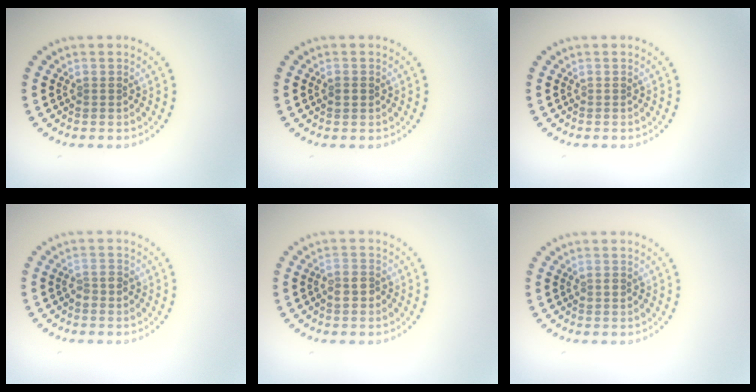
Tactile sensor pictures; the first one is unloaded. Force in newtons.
{"total": 1.0, "press": 1.0, "slide": 0.1}
{"total": 0.0}
{"total": 1.4, "press": 1.2, "slide": 0.5}
{"total": 2.1, "press": 2.0, "slide": 0.8}
{"total": 1.0, "press": 0.9, "slide": 0.3}